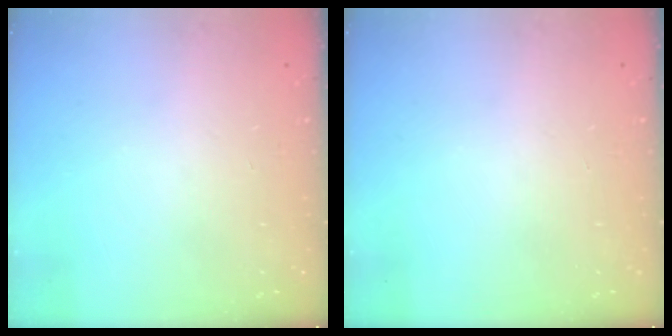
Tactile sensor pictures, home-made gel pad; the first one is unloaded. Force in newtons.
{"total": 0.0}